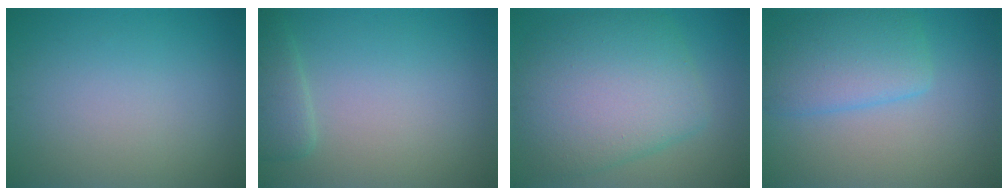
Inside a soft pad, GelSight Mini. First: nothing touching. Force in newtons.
{"total": 2.1, "press": 2.1, "slide": 0.2}
{"total": 9.0, "press": 9.0, "slide": 0.1}
{"total": 4.6, "press": 4.6, "slide": 0.3}